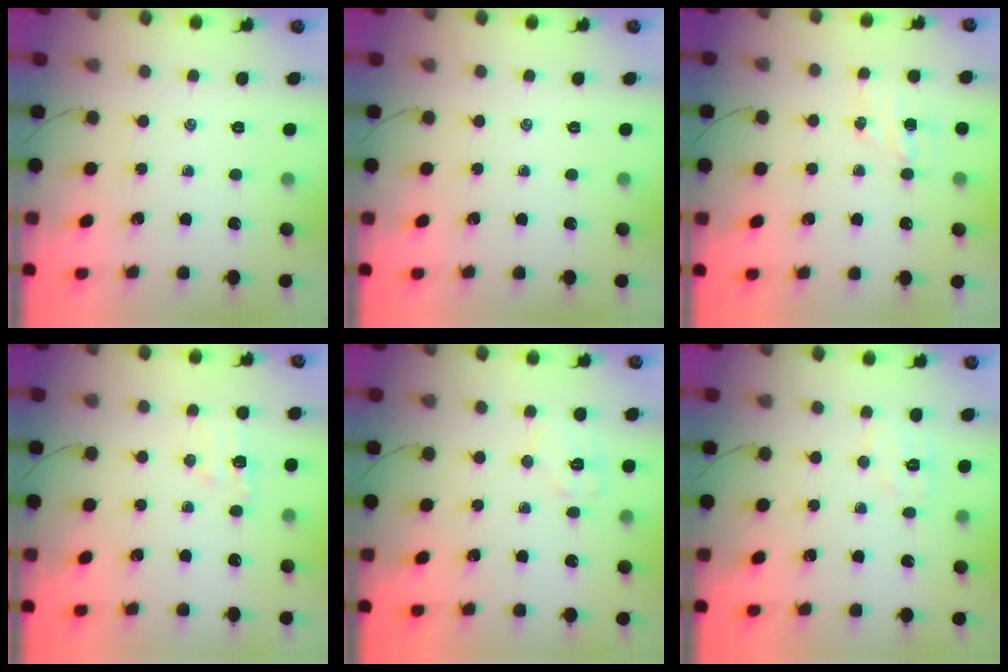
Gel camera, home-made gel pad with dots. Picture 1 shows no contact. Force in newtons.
{"total": 0.0}
{"total": 4.6, "press": 4.4, "slide": 1.2}
{"total": 6.5, "press": 6.4, "slide": 1.1}
{"total": 7.1, "press": 7.0, "slide": 0.9}
{"total": 4.8, "press": 4.6, "slide": 1.1}